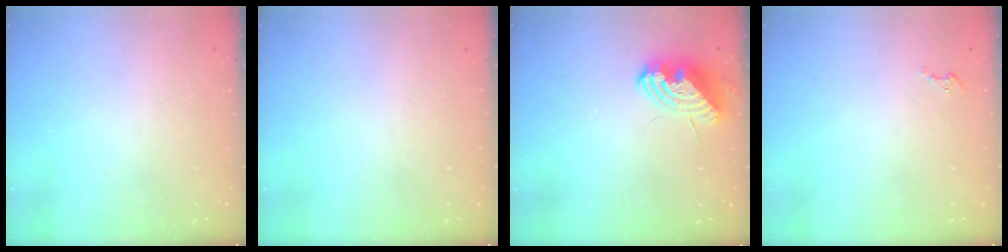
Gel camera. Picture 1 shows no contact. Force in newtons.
{"total": 0.0}
{"total": 9.0, "press": 8.9, "slide": 1.3}
{"total": 1.6, "press": 1.6, "slide": 0.2}